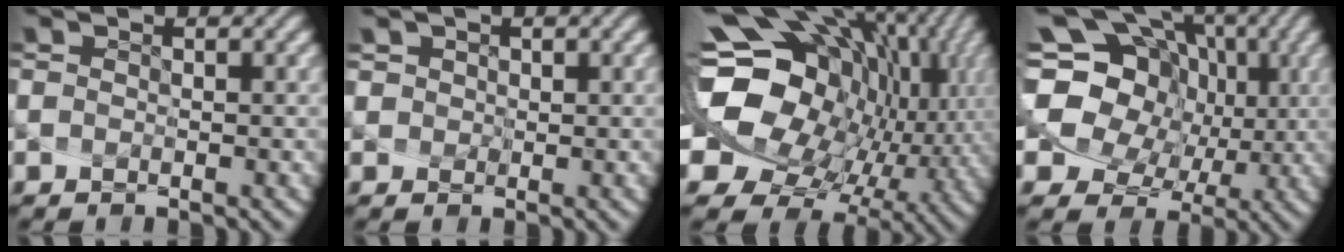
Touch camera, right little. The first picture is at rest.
{"total": 1.2, "force": [0.2, 1.2, -0.1], "torque": [0.016, 0.011, -0.002]}
{"total": 17.5, "force": [3.5, 13.4, 10.7], "torque": [-0.202, -0.001, 0.078]}
{"total": 17.9, "force": [3.7, 15.1, 9.0], "torque": [-0.170, 0.022, 0.046]}